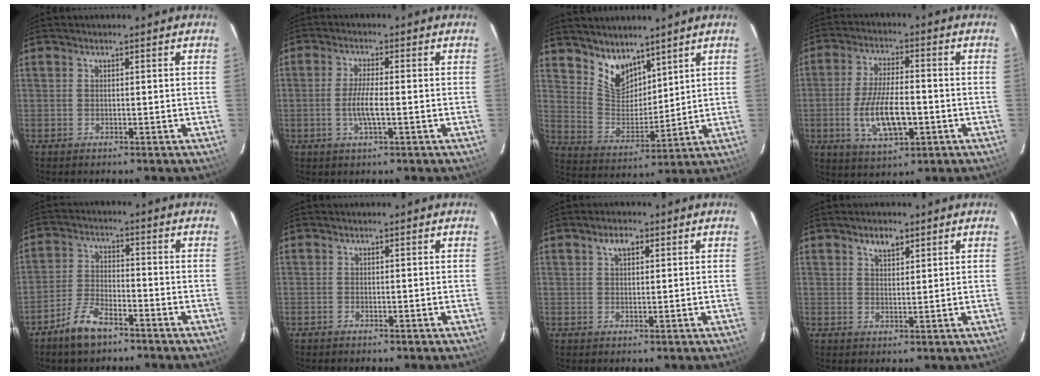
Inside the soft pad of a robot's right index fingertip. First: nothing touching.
{"total": 4.4, "force": [-1.1, 0.4, 4.3], "torque": [-0.083, -0.003, -0.021]}
{"total": 9.2, "force": [7.0, 4.9, 3.4], "torque": [-0.059, 0.002, 0.145]}
{"total": 11.3, "force": [-2.9, 4.3, 10.0], "torque": [-0.200, -0.008, -0.047]}
{"total": 7.3, "force": [-5.3, 2.7, 4.2], "torque": [-0.098, 0.004, -0.101]}
{"total": 0.0}
{"total": 2.7, "force": [1.3, 1.5, 1.9], "torque": [-0.033, 0.009, 0.023]}
{"total": 3.1, "force": [2.1, 1.6, 1.8], "torque": [-0.027, 0.004, 0.036]}